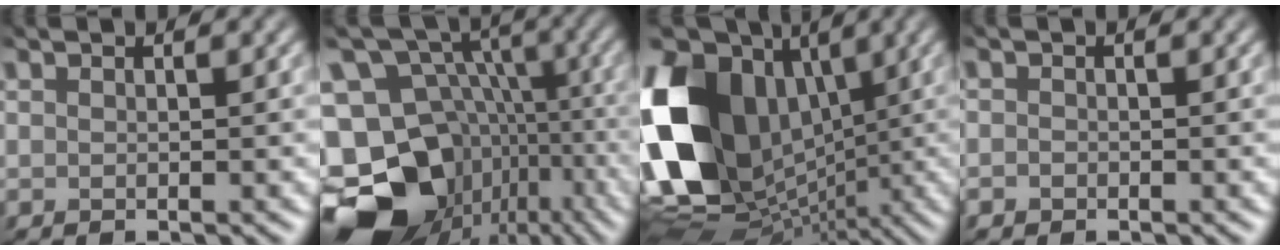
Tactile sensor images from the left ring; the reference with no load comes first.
{"total": 18.3, "force": [-8.6, 14.7, 6.7], "torque": [-0.136, -0.027, -0.122]}
{"total": 16.2, "force": [0.4, 12.0, 10.9], "torque": [-0.254, -0.001, 0.025]}
{"total": 0.9, "force": [-0.7, 0.2, -0.5], "torque": [-0.001, -0.001, -0.004]}